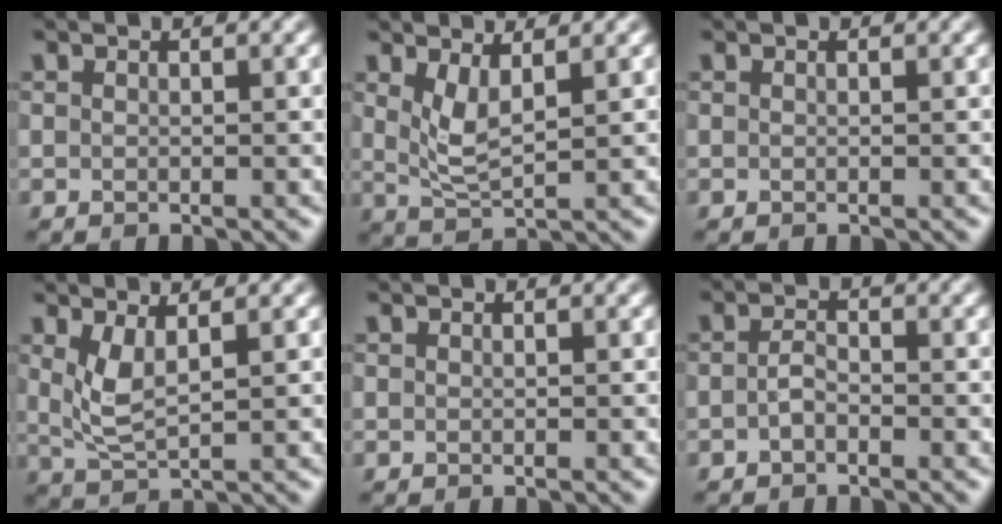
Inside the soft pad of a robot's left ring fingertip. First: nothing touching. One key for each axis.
{"total": 2.8, "fx": 1.3, "fy": 0.8, "fz": 2.3, "tx": -0.052, "ty": -0.011, "tz": 0.030}
{"total": 0.0}
{"total": 2.9, "fx": 1.2, "fy": 0.9, "fz": 2.5, "tx": -0.058, "ty": -0.009, "tz": 0.029}
{"total": 0.0}
{"total": 1.3, "fx": -0.6, "fy": 0.6, "fz": 1.0, "tx": -0.022, "ty": 0.003, "tz": -0.015}